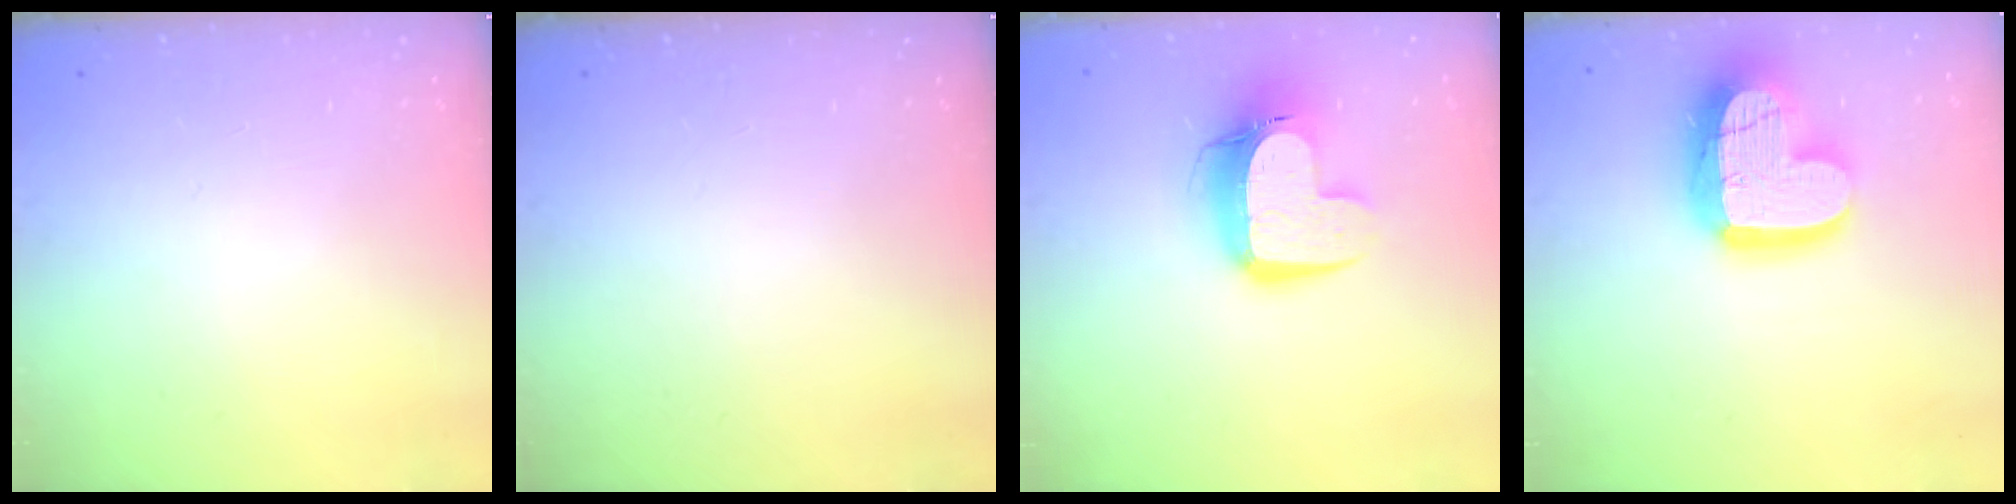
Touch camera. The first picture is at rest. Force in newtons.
{"total": 0.0}
{"total": 13.9, "press": 13.8, "slide": 1.4}
{"total": 19.8, "press": 19.8, "slide": 1.5}